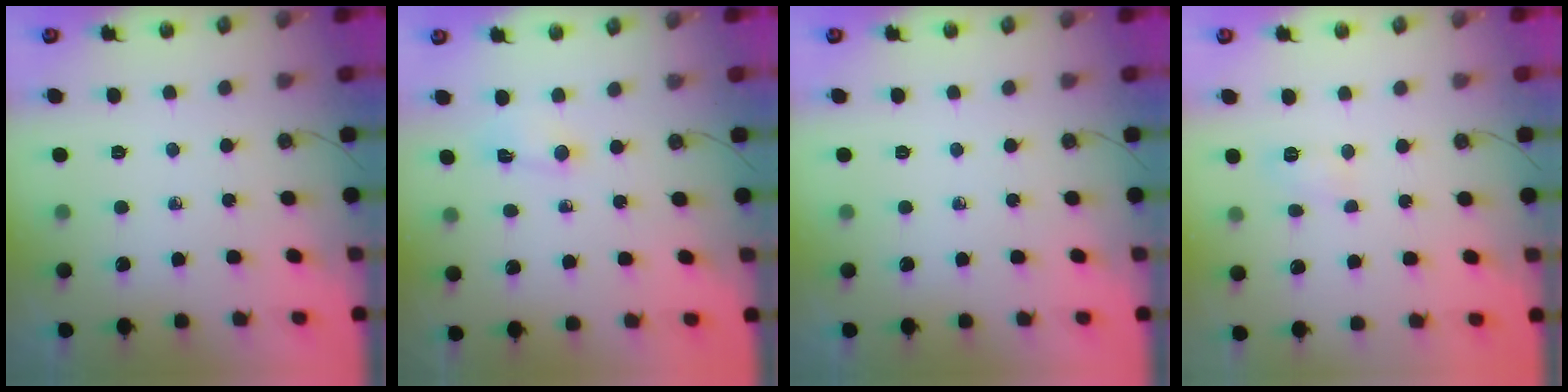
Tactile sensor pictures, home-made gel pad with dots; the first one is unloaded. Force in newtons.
{"total": 2.5, "press": 2.5, "slide": 0.4}
{"total": 0.0}
{"total": 4.8, "press": 4.7, "slide": 0.6}